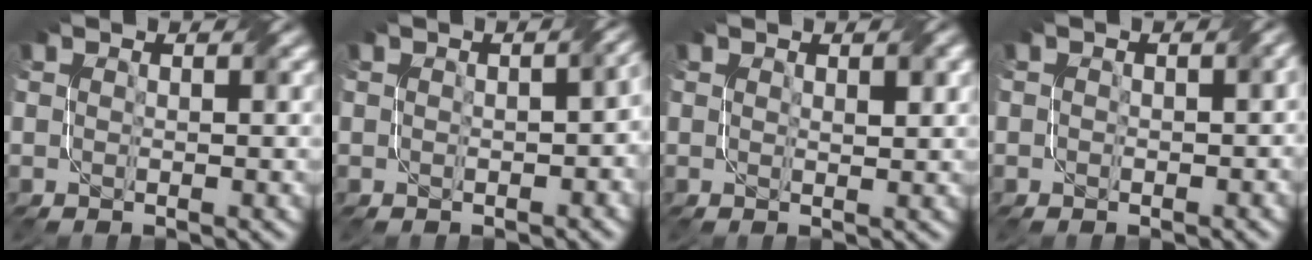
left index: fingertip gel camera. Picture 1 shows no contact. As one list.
[{"total": 3.9, "force": [-0.1, 2.1, 3.3], "torque": [-0.021, -0.001, 0.009]}, {"total": 1.3, "force": [0.7, 0.3, 1.1], "torque": [-0.015, 0.000, 0.013]}, {"total": 1.9, "force": [0.2, 1.3, 1.3], "torque": [-0.013, -0.003, -0.001]}]